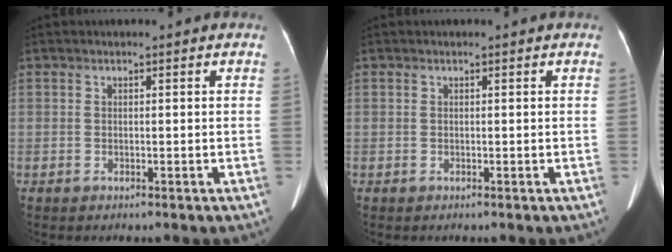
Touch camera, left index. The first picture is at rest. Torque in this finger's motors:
{"motor_torque": [0.06, 0.01, 0.02, 0.02]}